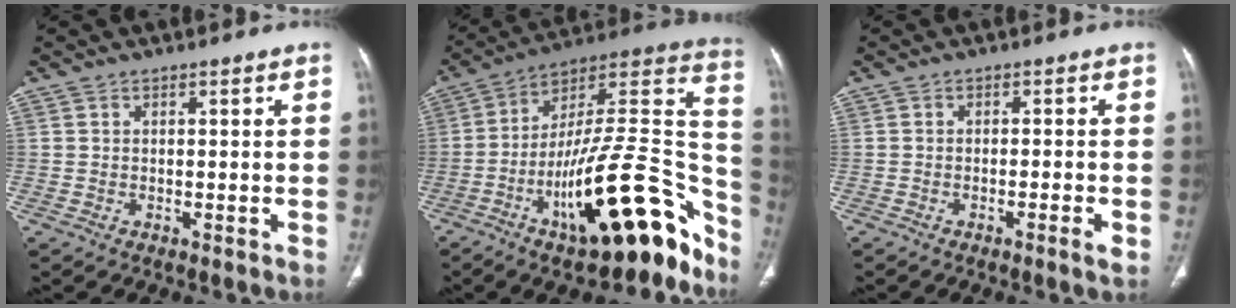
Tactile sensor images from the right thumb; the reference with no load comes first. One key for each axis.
{"total": 29.5, "fx": -14.5, "fy": 9.9, "fz": 23.7, "tx": -0.272, "ty": 0.097, "tz": -0.226}
{"total": 2.4, "fx": -1.1, "fy": 0.1, "fz": 2.1, "tx": -0.043, "ty": 0.001, "tz": -0.019}